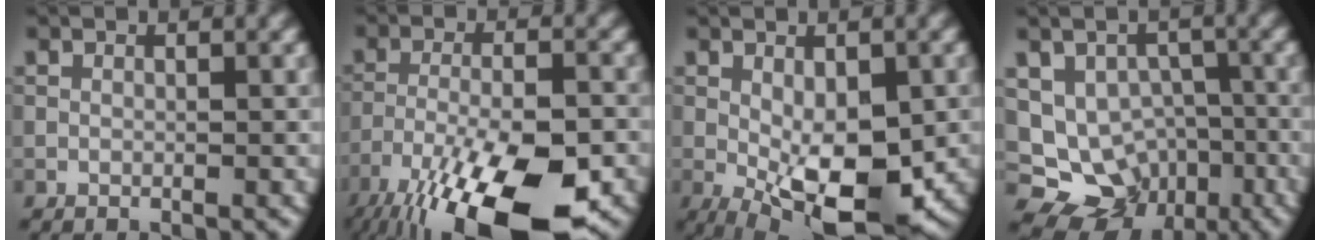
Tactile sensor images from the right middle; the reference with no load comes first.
{"total": 16.8, "force": [-10.9, 5.6, 11.6], "torque": [-0.194, -0.039, -0.169]}
{"total": 10.2, "force": [-2.7, 4.6, 8.7], "torque": [-0.146, -0.017, -0.033]}
{"total": 8.8, "force": [-3.3, 7.2, 3.8], "torque": [-0.050, -0.002, -0.058]}